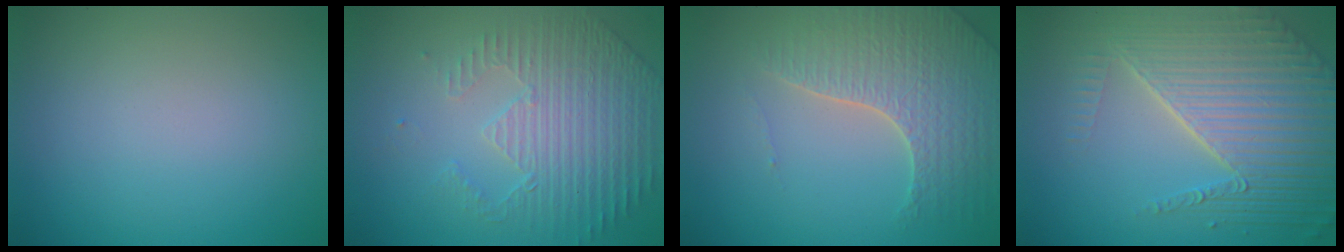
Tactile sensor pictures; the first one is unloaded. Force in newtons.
{"total": 4.6, "press": 3.5, "slide": 3.0}
{"total": 4.4, "press": 4.3, "slide": 1.1}
{"total": 8.3, "press": 5.6, "slide": 6.1}